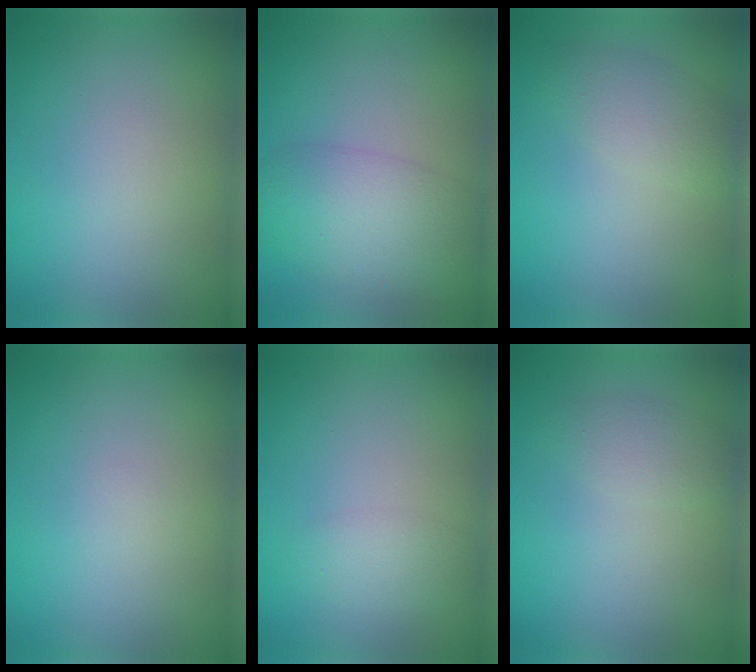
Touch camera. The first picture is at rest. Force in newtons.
{"total": 5.6, "press": 5.6, "slide": 0.0}
{"total": 2.7, "press": 2.7, "slide": 0.1}
{"total": 0.0}
{"total": 1.8, "press": 1.8, "slide": 0.1}
{"total": 1.9, "press": 1.9, "slide": 0.1}